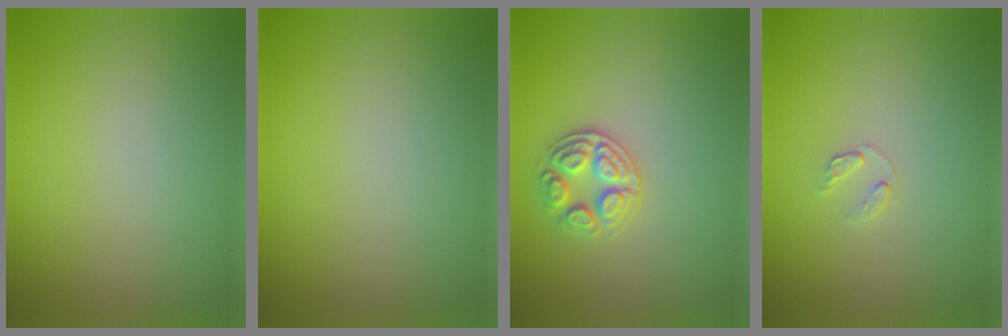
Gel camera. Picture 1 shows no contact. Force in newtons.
{"total": 0.0}
{"total": 2.7, "press": 2.6, "slide": 0.4}
{"total": 0.8, "press": 0.5, "slide": 0.6}